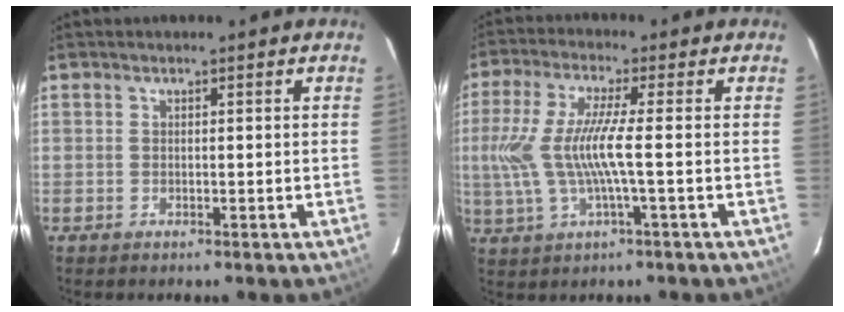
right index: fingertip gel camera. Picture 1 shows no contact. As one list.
[{"total": 10.0, "force": [-1.0, 0.7, 9.9], "torque": [-0.207, -0.004, -0.013]}]